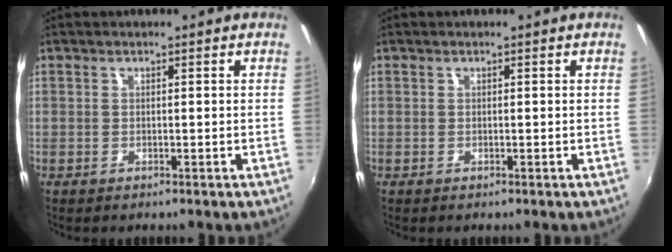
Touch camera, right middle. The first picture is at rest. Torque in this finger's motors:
{"motor_torque": [0.16, -0.20, 0.02, 0.00]}